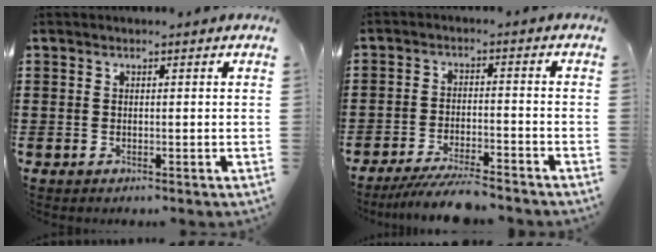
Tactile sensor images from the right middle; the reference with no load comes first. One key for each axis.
{"total": 5.7, "fx": -5.3, "fy": 0.5, "fz": 2.1, "tx": -0.037, "ty": -0.004, "tz": -0.102}